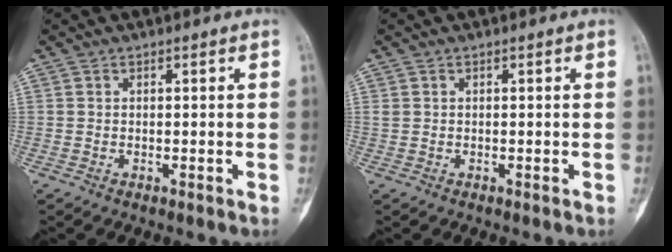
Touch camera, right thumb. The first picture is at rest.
{"total": 0.5, "force": [0.2, 0.5, 0.2], "torque": [0.002, 0.004, 0.003]}